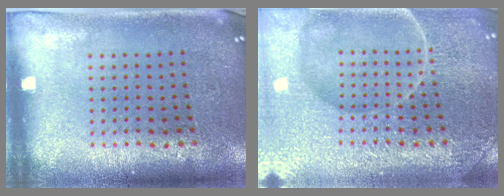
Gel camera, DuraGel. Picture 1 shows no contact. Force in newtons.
{"total": 5.2, "press": 5.1, "slide": 0.6}